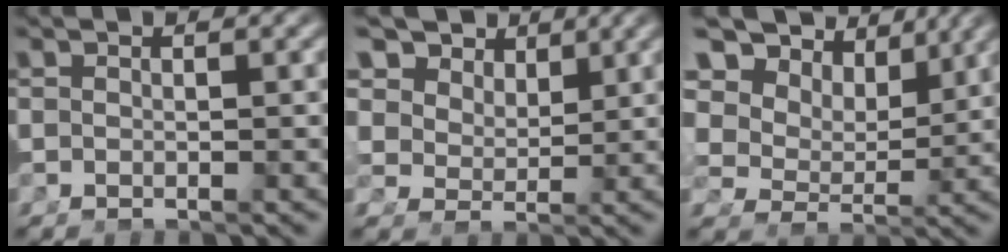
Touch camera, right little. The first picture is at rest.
{"total": 9.3, "force": [3.8, 6.8, 5.0], "torque": [-0.109, -0.005, 0.061]}
{"total": 13.0, "force": [5.9, 8.9, 7.5], "torque": [-0.150, 0.008, 0.086]}